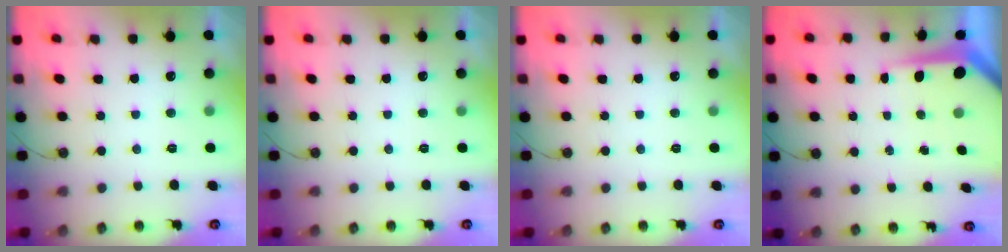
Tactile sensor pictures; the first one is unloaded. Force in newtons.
{"total": 0.0}
{"total": 0.0}
{"total": 6.2, "press": 6.2, "slide": 0.5}